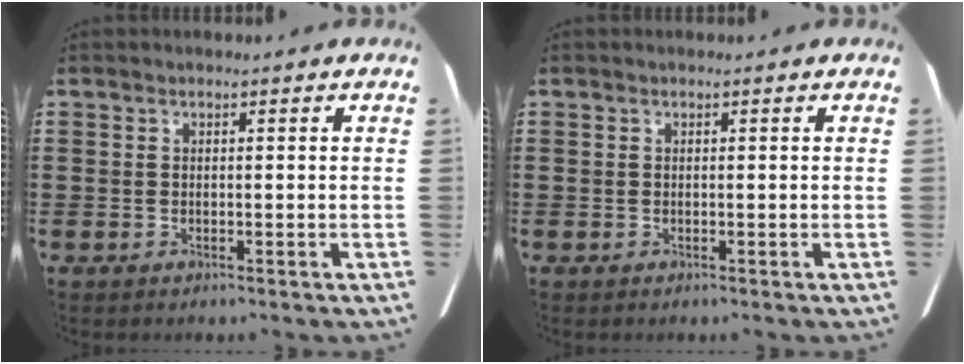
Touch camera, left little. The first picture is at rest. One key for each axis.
{"total": 0.0}